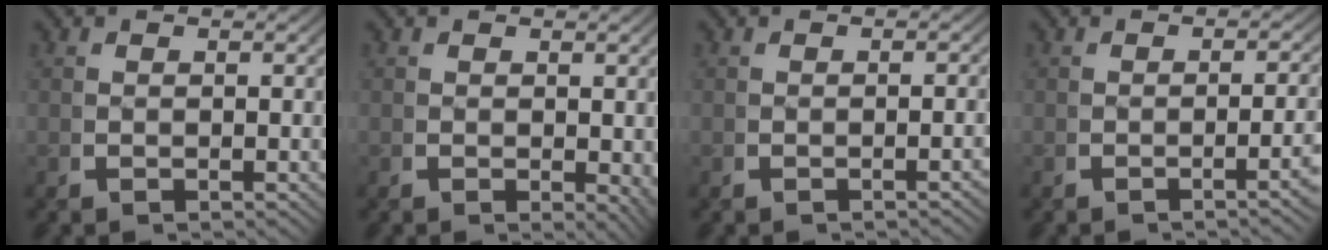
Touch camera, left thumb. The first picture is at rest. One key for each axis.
{"total": 1.8, "fx": 0.2, "fy": 0.9, "fz": 1.5, "tx": -0.017, "ty": -0.009, "tz": 0.007}
{"total": 1.1, "fx": -0.6, "fy": -0.1, "fz": 0.9, "tx": -0.013, "ty": 0.006, "tz": -0.010}
{"total": 2.5, "fx": -1.0, "fy": 0.1, "fz": 2.4, "tx": -0.037, "ty": 0.007, "tz": -0.018}